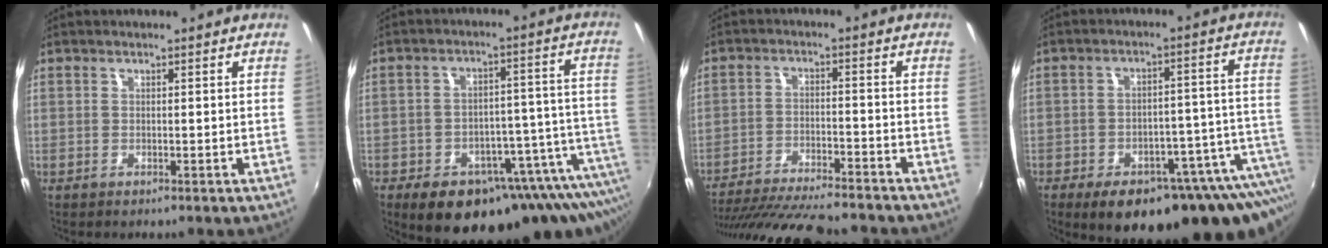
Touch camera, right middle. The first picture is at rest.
{"total": 24.8, "force": [-17.1, 10.2, 14.7], "torque": [-0.181, -0.015, -0.215]}
{"total": 19.5, "force": [-17.2, 2.7, 8.7], "torque": [-0.168, -0.030, -0.266]}
{"total": 23.9, "force": [-16.4, 8.9, 14.9], "torque": [-0.187, -0.026, -0.205]}